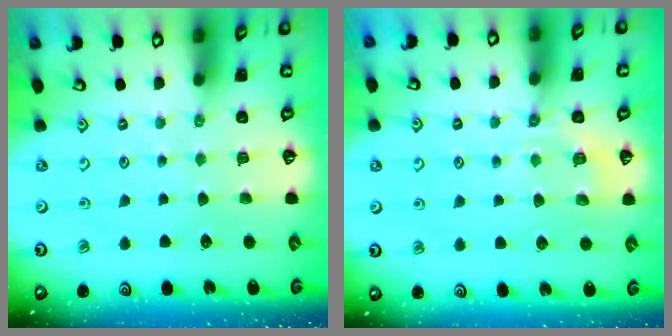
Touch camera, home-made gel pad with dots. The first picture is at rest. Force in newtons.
{"total": 6.1, "press": 6.0, "slide": 1.3}